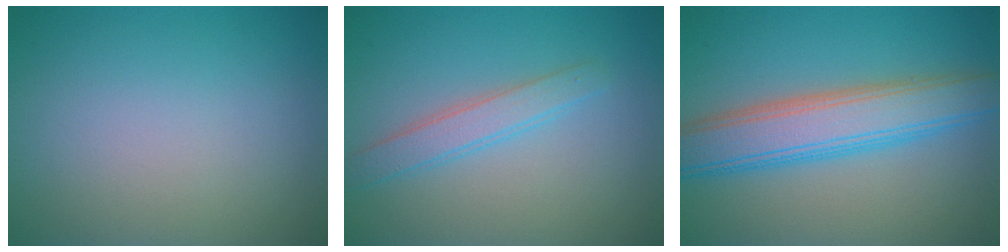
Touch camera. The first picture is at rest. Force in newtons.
{"total": 2.4, "press": 2.4, "slide": 0.1}
{"total": 6.6, "press": 6.6, "slide": 0.1}